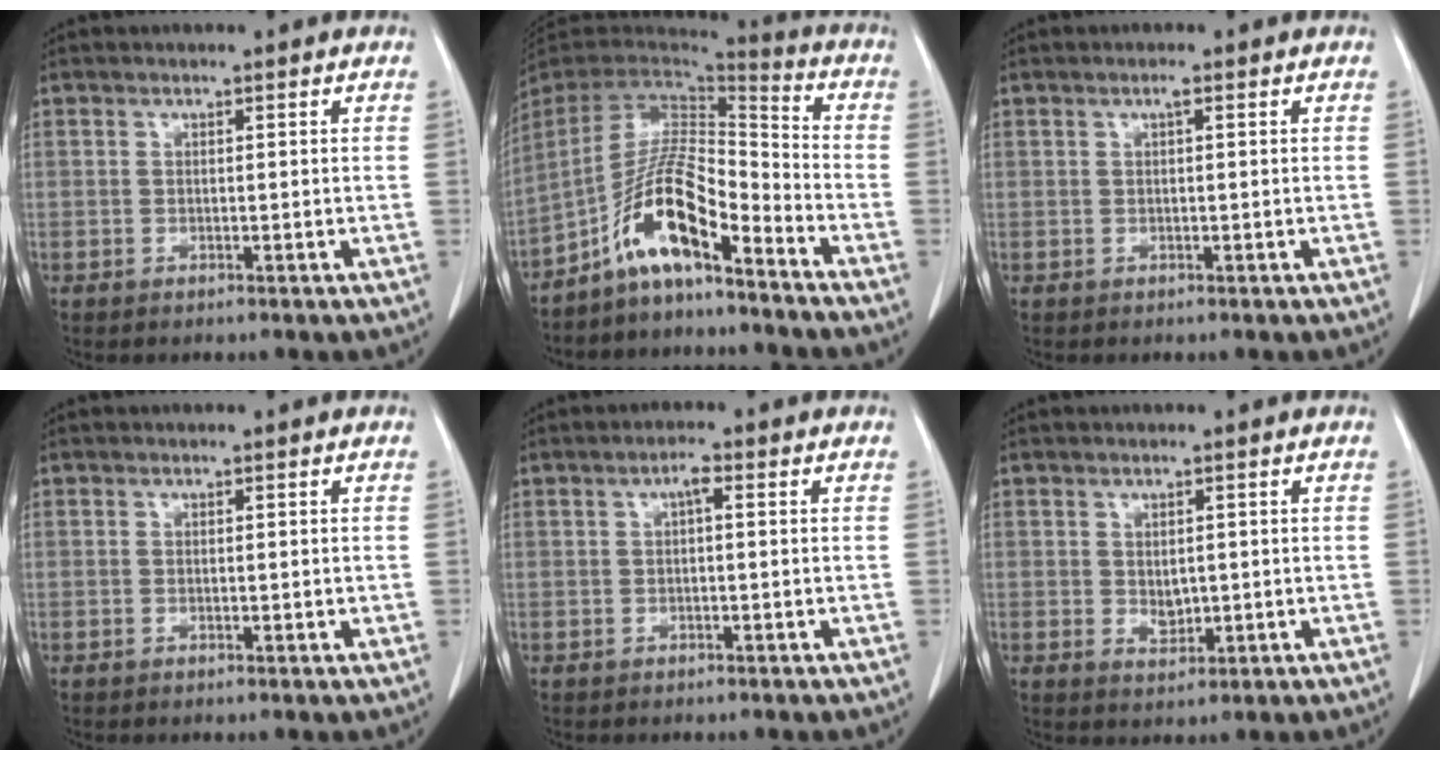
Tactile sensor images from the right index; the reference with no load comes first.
{"total": 11.4, "force": [-7.2, 2.2, 8.5], "torque": [-0.161, 0.019, -0.133]}
{"total": 0.7, "force": [0.3, 0.1, 0.7], "torque": [-0.011, 0.004, 0.003]}
{"total": 0.8, "force": [-0.1, 0.3, 0.8], "torque": [-0.010, -0.001, 0.001]}
{"total": 2.0, "force": [0.5, 0.5, 1.8], "torque": [-0.030, 0.009, 0.007]}
{"total": 2.5, "force": [0.1, 1.7, 1.8], "torque": [-0.031, -0.005, 0.010]}